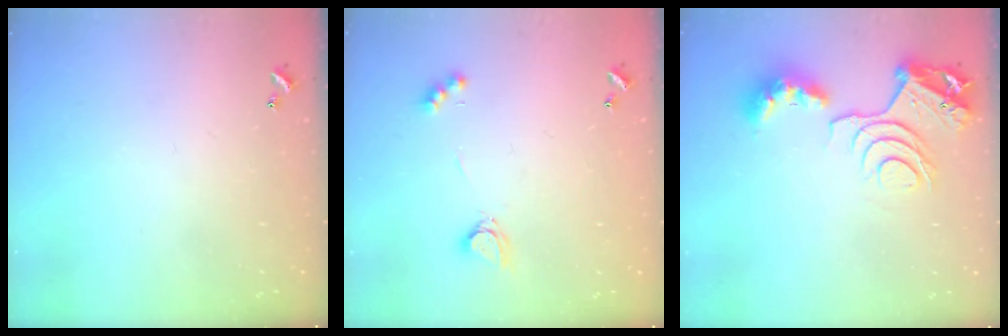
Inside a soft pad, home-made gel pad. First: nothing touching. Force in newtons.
{"total": 2.8, "press": 2.8, "slide": 0.5}
{"total": 12.1, "press": 12.0, "slide": 1.4}